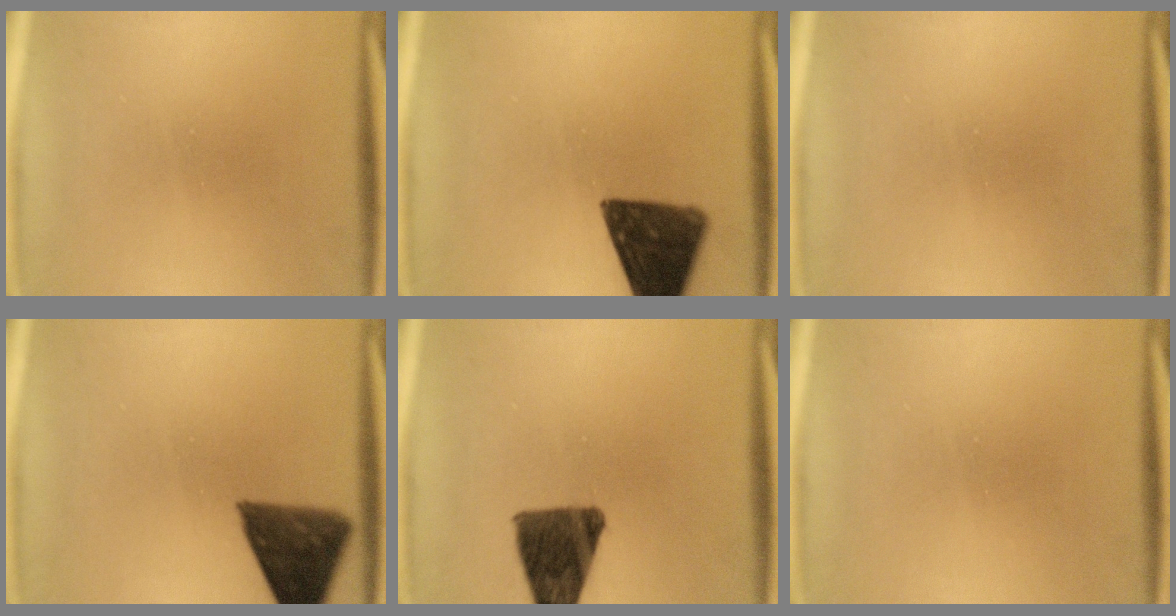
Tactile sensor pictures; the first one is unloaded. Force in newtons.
{"total": 13.1}
{"total": 0.0}
{"total": 9.4}
{"total": 11.6}
{"total": 0.0}